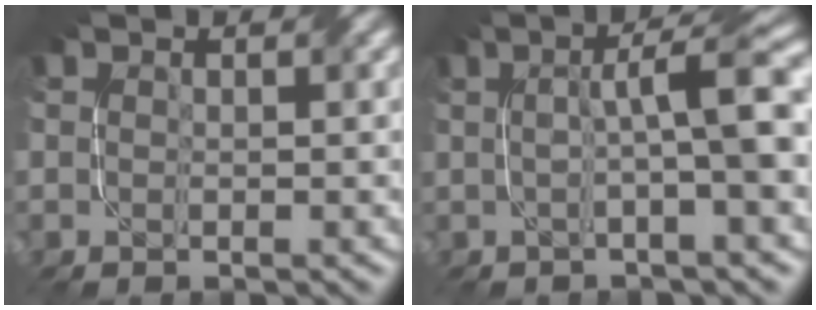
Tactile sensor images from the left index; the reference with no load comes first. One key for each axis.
{"total": 6.2, "fx": 0.6, "fy": 0.9, "fz": 6.1, "tx": -0.091, "ty": 0.016, "tz": 0.003}